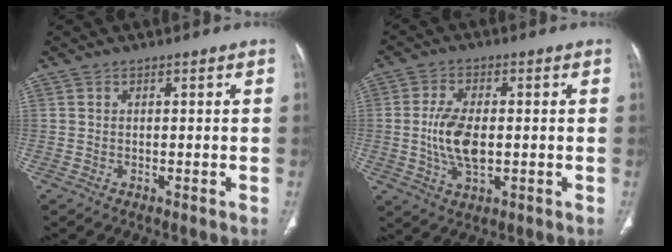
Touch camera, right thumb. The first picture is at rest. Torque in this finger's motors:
{"motor_torque": [1.41, 1.37, 0.57, -0.81, 0.10]}